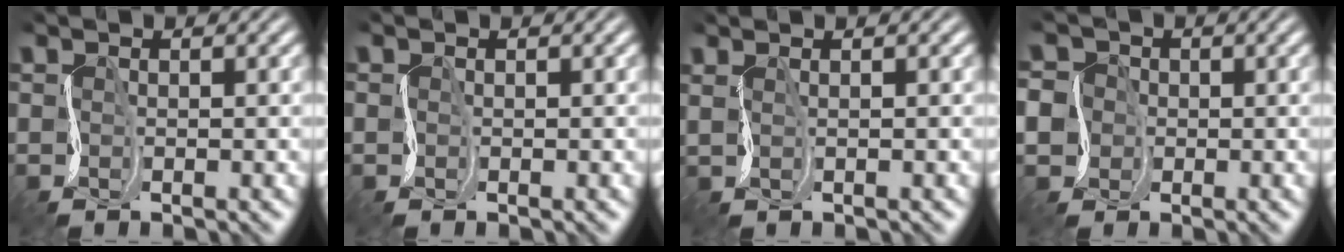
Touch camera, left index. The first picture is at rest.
{"total": 0.0}
{"total": 2.2, "force": [1.2, 0.8, 1.6], "torque": [-0.032, 0.008, 0.004]}
{"total": 4.8, "force": [-0.9, 4.5, 1.4], "torque": [-0.036, 0.013, -0.046]}